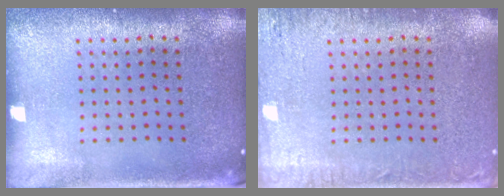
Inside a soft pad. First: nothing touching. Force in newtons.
{"total": 2.5, "press": 2.5, "slide": 0.3}